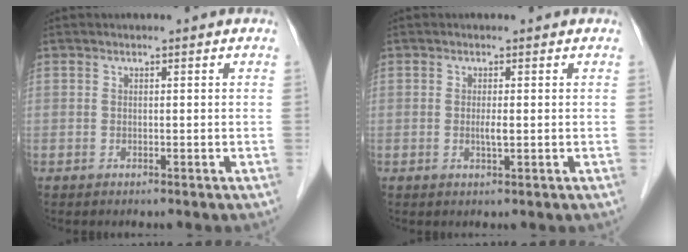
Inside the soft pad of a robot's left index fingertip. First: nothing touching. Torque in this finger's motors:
{"motor_torque": [0.26, 0.20, 0.03, 0.02]}